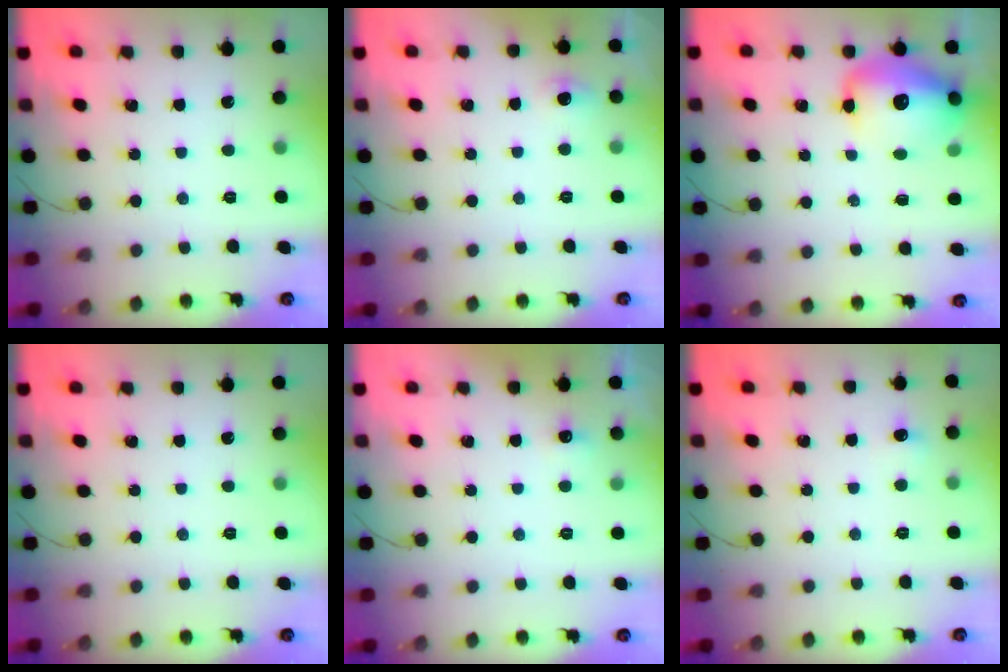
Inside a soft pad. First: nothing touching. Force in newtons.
{"total": 11.7, "press": 4.5, "slide": 10.8}
{"total": 14.9, "press": 14.4, "slide": 4.1}
{"total": 0.0}
{"total": 6.6, "press": 3.0, "slide": 5.9}
{"total": 4.6, "press": 4.3, "slide": 1.4}